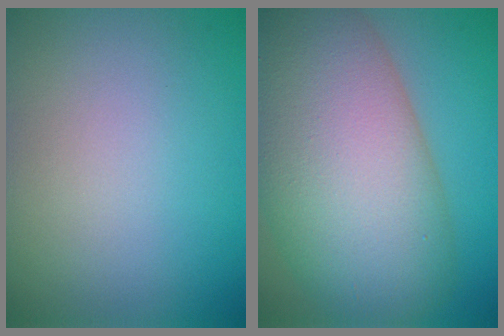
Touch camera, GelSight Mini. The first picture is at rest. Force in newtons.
{"total": 15.7, "press": 15.7, "slide": 0.8}